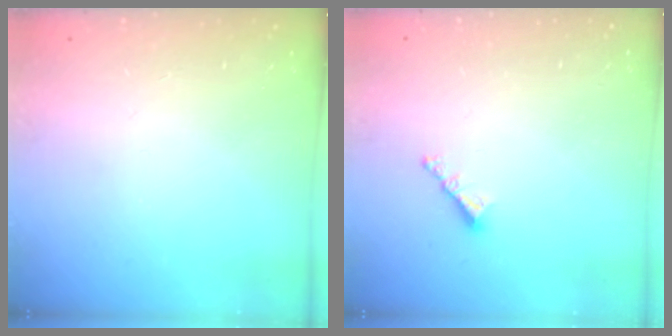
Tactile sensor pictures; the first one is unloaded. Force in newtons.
{"total": 3.4, "press": 3.4, "slide": 0.4}